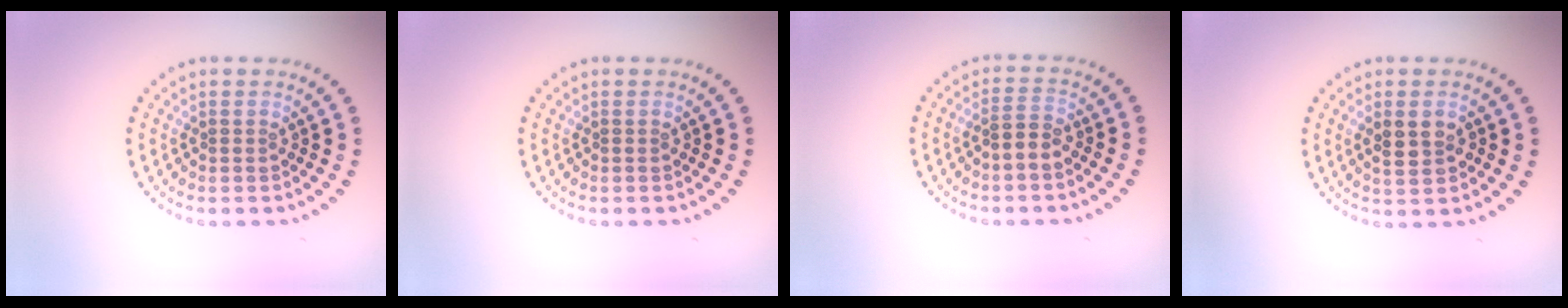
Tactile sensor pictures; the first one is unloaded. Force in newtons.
{"total": 0.0}
{"total": 2.0, "press": 1.9, "slide": 0.7}
{"total": 2.7, "press": 2.7, "slide": 0.4}